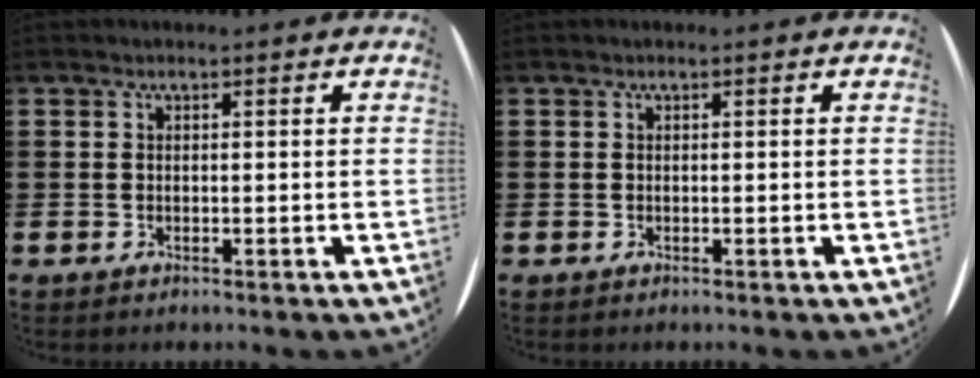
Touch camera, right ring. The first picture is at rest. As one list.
[{"total": 0.0}]